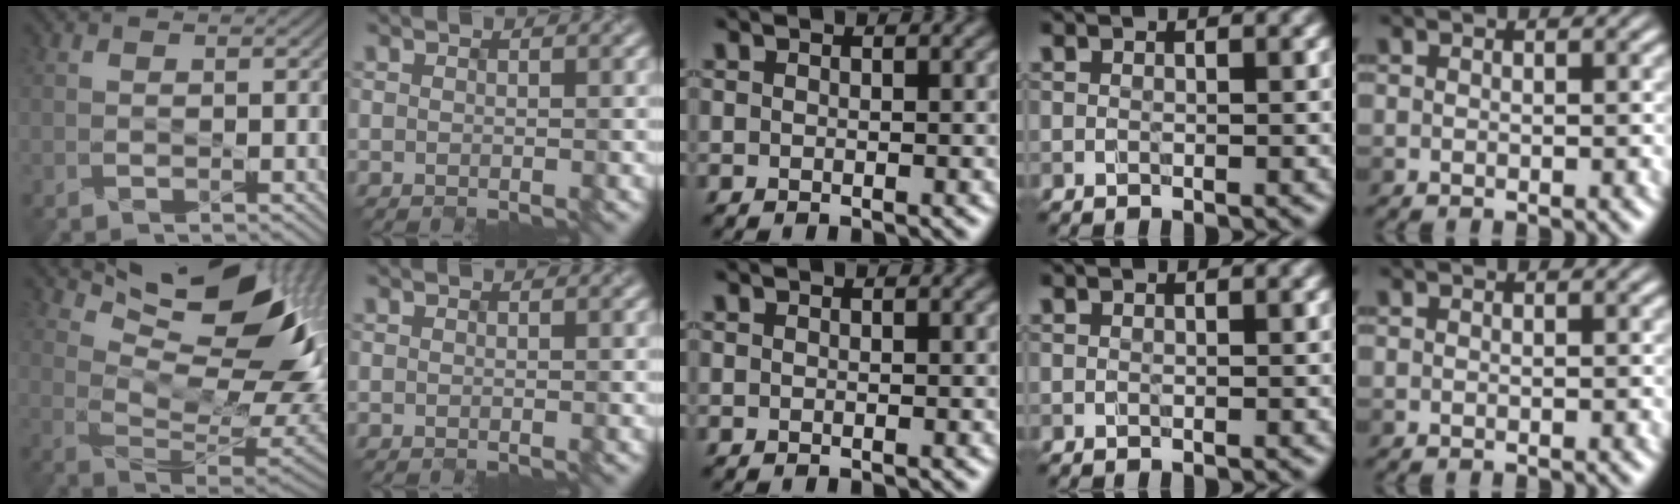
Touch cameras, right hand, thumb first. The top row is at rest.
{"thumb": {"total": 15.3, "force": [8.8, 5.7, 11.1], "torque": [-0.179, 0.001, 0.149]}}